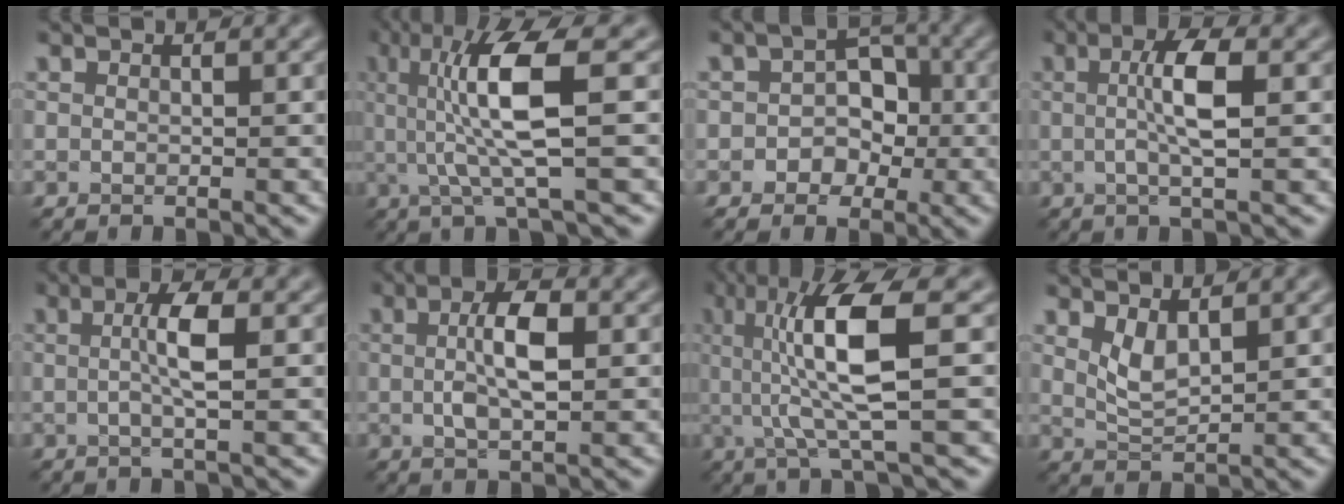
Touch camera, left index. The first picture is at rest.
{"total": 8.0, "force": [0.9, 1.6, 7.7], "torque": [-0.144, -0.002, 0.022]}
{"total": 3.6, "force": [-0.8, 2.9, 2.0], "torque": [-0.004, 0.004, -0.020]}
{"total": 4.0, "force": [0.3, 0.7, 4.0], "torque": [-0.074, 0.005, 0.002]}
{"total": 3.2, "force": [0.2, 0.4, 3.2], "torque": [-0.060, 0.005, 0.001]}
{"total": 4.6, "force": [0.4, 1.5, 4.3], "torque": [-0.084, 0.004, 0.004]}
{"total": 8.8, "force": [1.1, 2.0, 8.5], "torque": [-0.155, -0.001, 0.025]}
{"total": 2.2, "force": [1.3, 0.8, 1.7], "torque": [-0.040, -0.008, 0.030]}